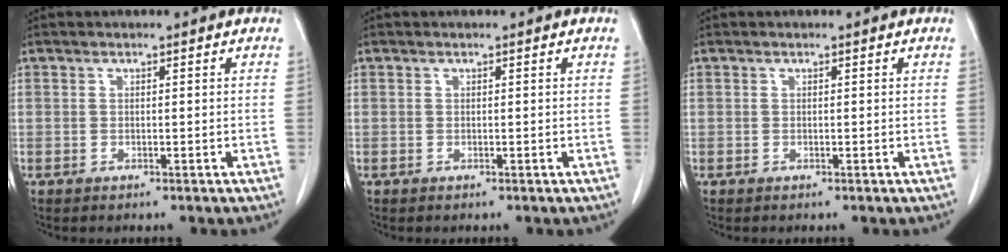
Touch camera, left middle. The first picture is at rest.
{"total": 0.0}
{"total": 0.0}